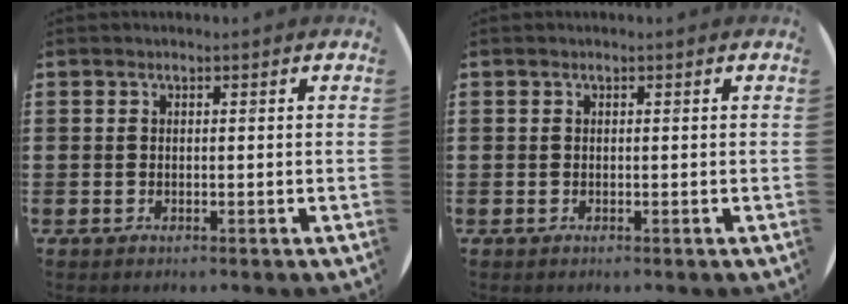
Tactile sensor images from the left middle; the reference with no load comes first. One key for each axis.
{"total": 0.0}